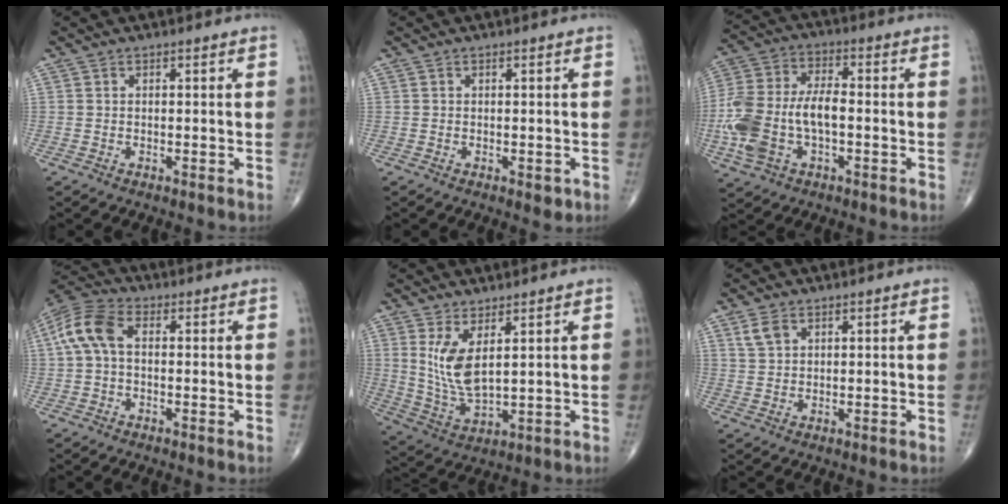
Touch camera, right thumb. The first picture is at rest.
{"total": 1.5, "force": [-0.5, 0.8, 1.2], "torque": [-0.006, -0.001, -0.005]}
{"total": 15.5, "force": [-3.0, 8.5, 12.6], "torque": [-0.282, 0.024, -0.055]}
{"total": 8.3, "force": [0.7, 5.0, 6.6], "torque": [-0.146, 0.026, 0.006]}
{"total": 8.5, "force": [2.9, 3.4, 7.2], "torque": [-0.146, -0.030, 0.070]}
{"total": 3.0, "force": [1.6, 1.9, 1.7], "torque": [-0.032, 0.000, 0.038]}